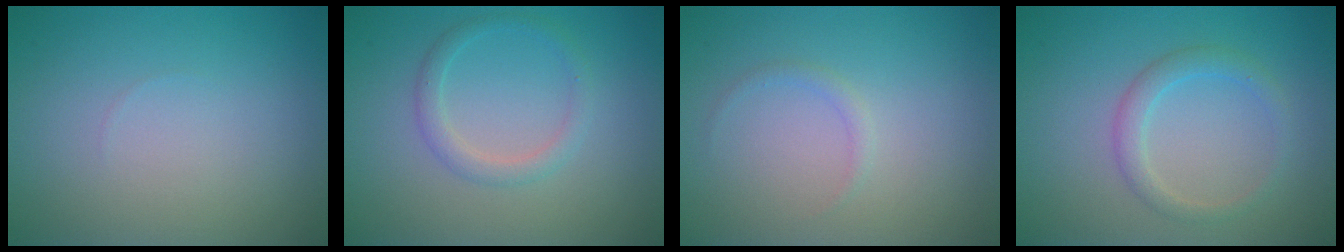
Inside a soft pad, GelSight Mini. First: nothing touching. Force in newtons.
{"total": 1.9, "press": 1.8, "slide": 0.1}
{"total": 0.8, "press": 0.8, "slide": 0.2}
{"total": 2.0, "press": 2.0, "slide": 0.2}